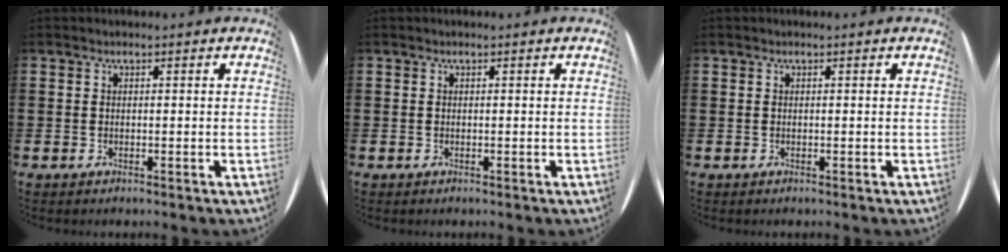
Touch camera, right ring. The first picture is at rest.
{"total": 0.0}
{"total": 0.0}